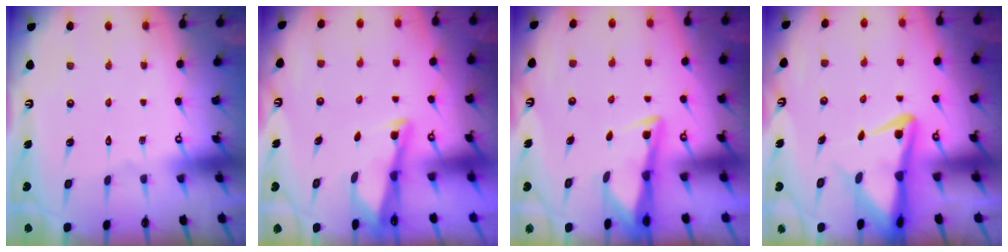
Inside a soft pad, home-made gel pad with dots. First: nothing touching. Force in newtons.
{"total": 2.6, "press": 2.6, "slide": 0.1}
{"total": 2.9, "press": 2.9, "slide": 0.4}
{"total": 6.8, "press": 6.7, "slide": 1.4}